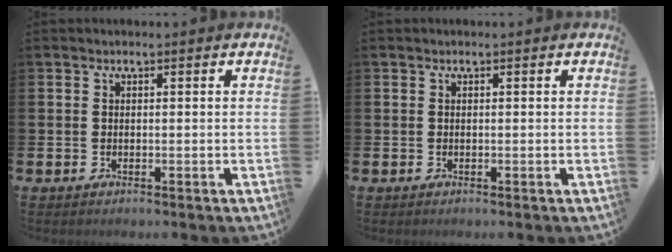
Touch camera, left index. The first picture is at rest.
{"total": 0.0}